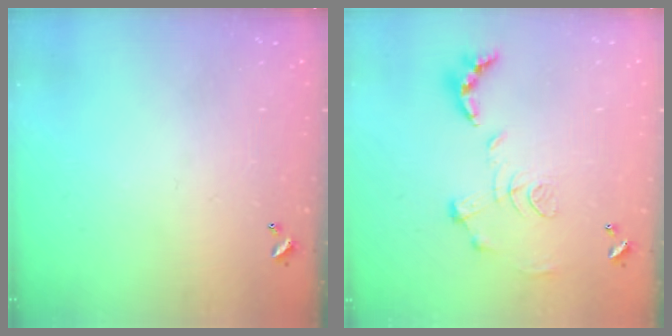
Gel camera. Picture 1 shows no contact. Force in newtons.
{"total": 1.2, "press": 0.4, "slide": 1.1}